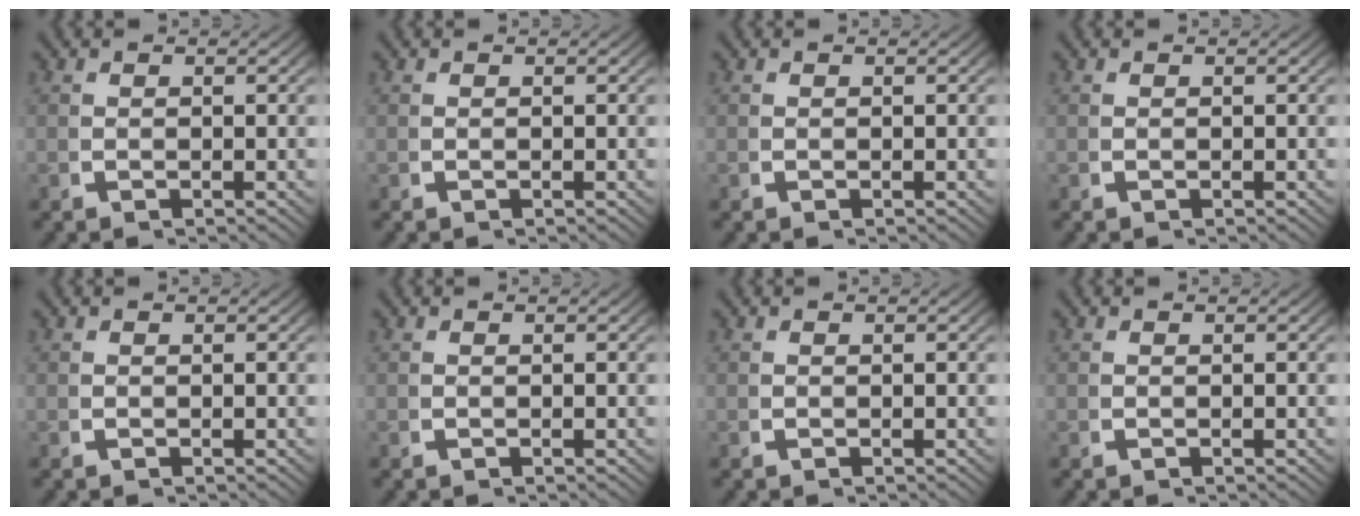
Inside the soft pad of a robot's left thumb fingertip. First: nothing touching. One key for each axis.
{"total": 0.0}
{"total": 0.0}
{"total": 0.0}
{"total": 0.0}
{"total": 0.0}
{"total": 0.9, "fx": 0.3, "fy": -0.8, "fz": -0.3, "tx": 0.011, "ty": 0.004, "tz": 0.005}
{"total": 0.0}